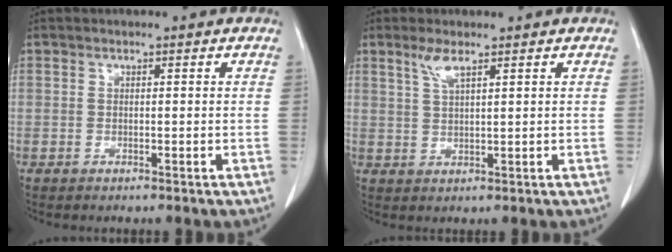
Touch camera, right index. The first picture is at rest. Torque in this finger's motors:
{"motor_torque": [0.24, 0.15, 0.04, 0.04]}